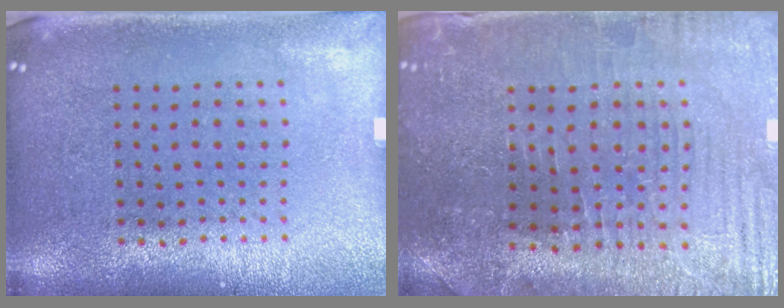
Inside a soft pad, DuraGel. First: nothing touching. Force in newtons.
{"total": 1.8, "press": 1.8, "slide": 0.3}